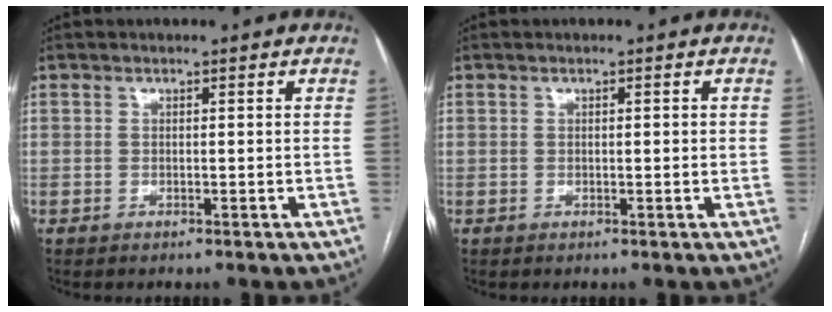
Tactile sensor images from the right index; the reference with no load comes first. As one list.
[{"total": 0.9, "force": [0.1, 0.2, 0.9], "torque": [-0.015, 0.001, 0.002]}]